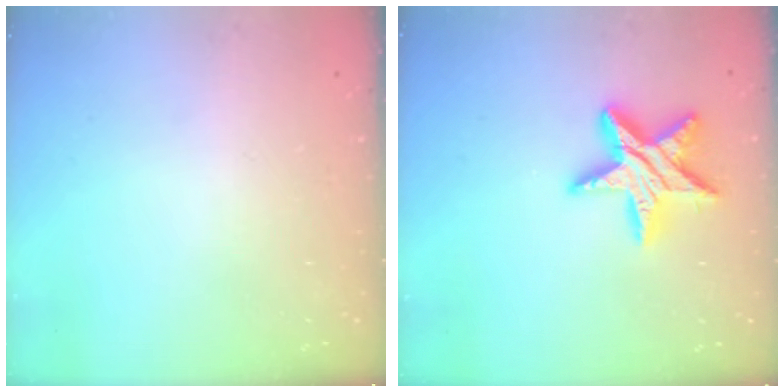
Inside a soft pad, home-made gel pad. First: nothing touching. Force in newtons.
{"total": 15.1, "press": 15.0, "slide": 1.4}